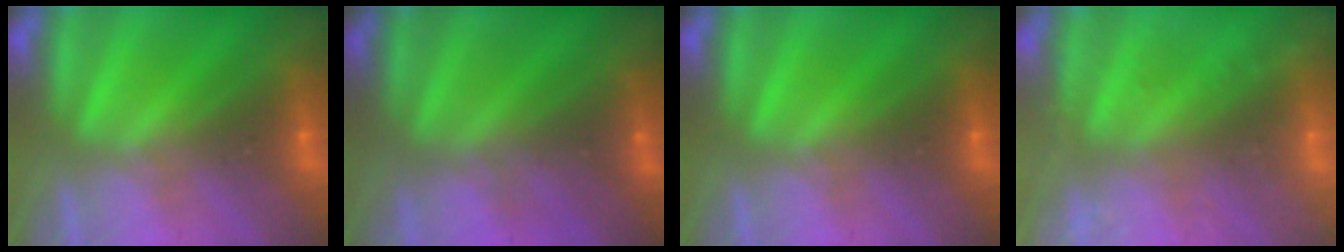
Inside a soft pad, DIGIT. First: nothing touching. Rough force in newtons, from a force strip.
{"total": 2.1}
{"total": 0.0}
{"total": 2.7}